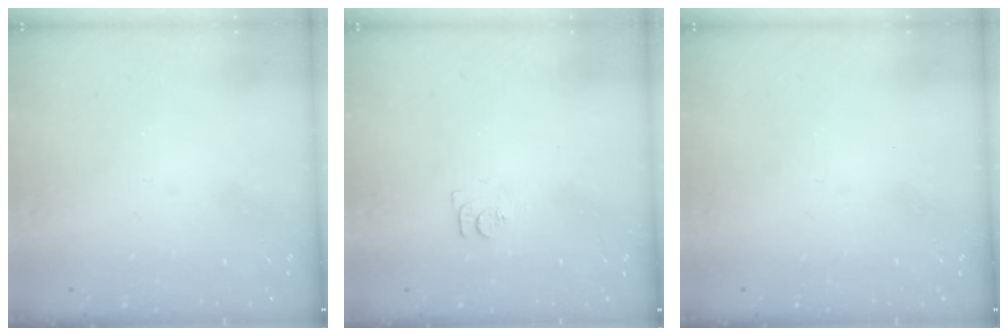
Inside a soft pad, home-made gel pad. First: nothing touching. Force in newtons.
{"total": 3.4, "press": 3.4, "slide": 0.5}
{"total": 0.0}